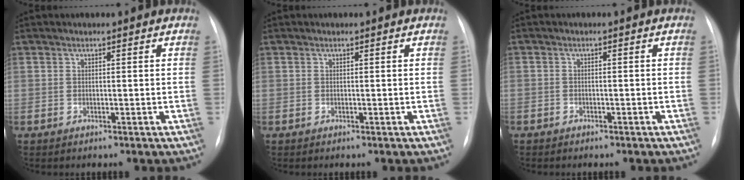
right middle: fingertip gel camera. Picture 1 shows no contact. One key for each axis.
{"total": 0.0}
{"total": 1.7, "fx": -1.3, "fy": 1.0, "fz": 0.4, "tx": -0.010, "ty": 0.004, "tz": -0.015}